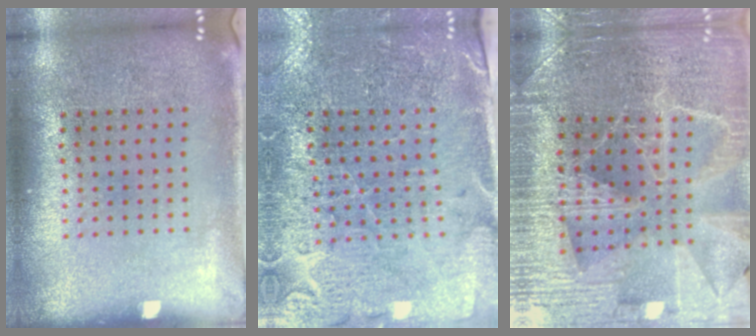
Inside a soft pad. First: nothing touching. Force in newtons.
{"total": 3.4, "press": 3.3, "slide": 1.1}
{"total": 3.8, "press": 3.7, "slide": 0.9}